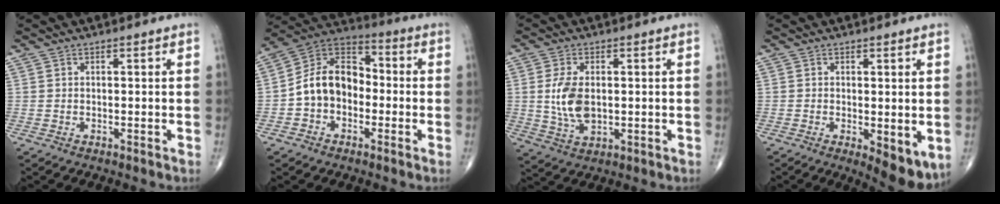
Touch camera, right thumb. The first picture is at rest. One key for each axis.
{"total": 12.3, "fx": -1.9, "fy": 9.0, "fz": 8.1, "tx": -0.116, "ty": 0.043, "tz": -0.051}
{"total": 7.7, "fx": 0.4, "fy": 4.3, "fz": 6.4, "tx": -0.130, "ty": -0.007, "tz": 0.013}
{"total": 6.8, "fx": -1.3, "fy": 2.4, "fz": 6.2, "tx": -0.084, "ty": -0.021, "tz": -0.014}